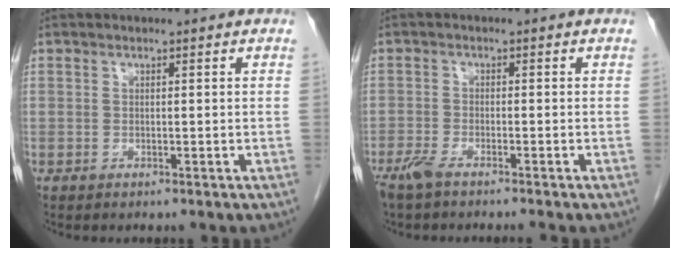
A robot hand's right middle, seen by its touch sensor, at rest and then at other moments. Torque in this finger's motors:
{"motor_torque": [0.02, 0.00, 0.05, 0.03]}